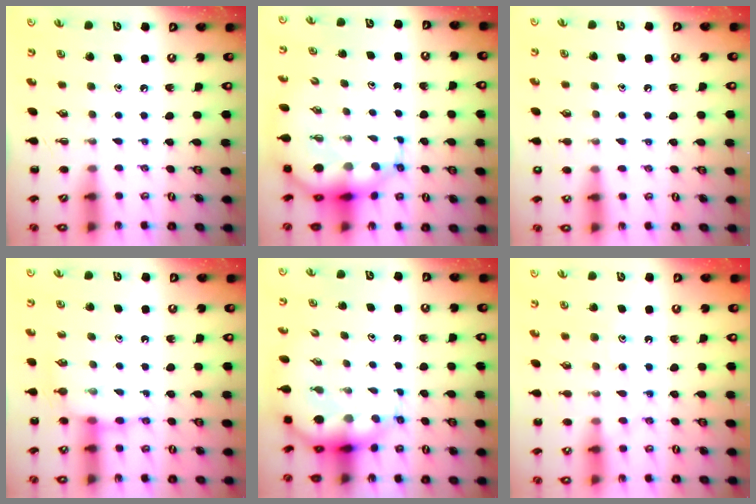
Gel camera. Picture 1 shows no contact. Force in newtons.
{"total": 9.3, "press": 8.9, "slide": 2.6}
{"total": 6.7, "press": 6.3, "slide": 2.3}
{"total": 8.0, "press": 8.0, "slide": 0.7}
{"total": 8.4, "press": 8.0, "slide": 2.6}
{"total": 11.6, "press": 11.5, "slide": 0.9}